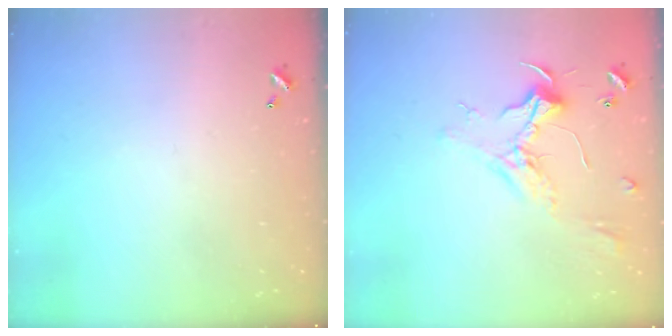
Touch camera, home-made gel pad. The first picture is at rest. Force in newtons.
{"total": 2.3, "press": 2.1, "slide": 0.9}